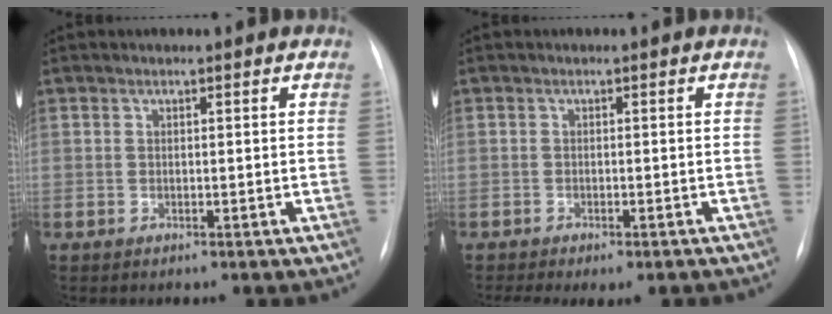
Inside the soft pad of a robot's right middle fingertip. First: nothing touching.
{"total": 7.6, "force": [-6.2, 2.2, 3.8], "torque": [-0.047, 0.004, -0.082]}